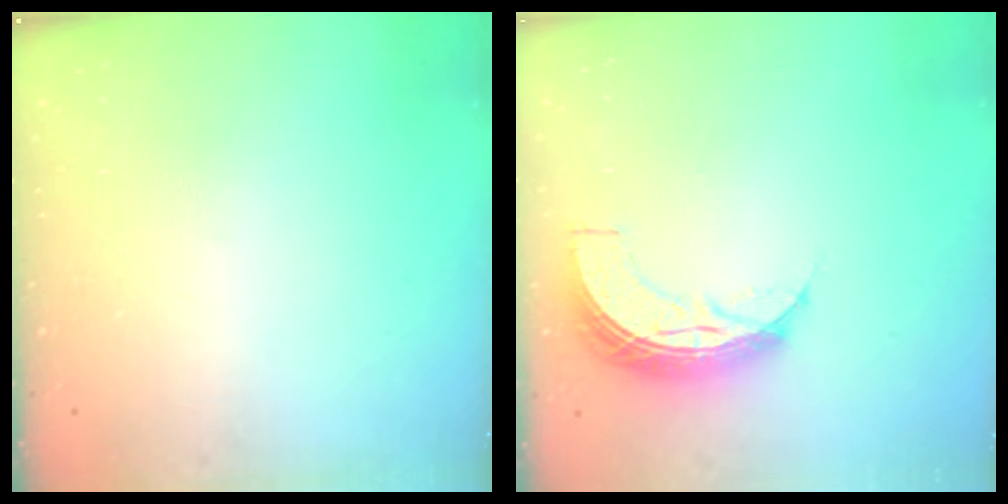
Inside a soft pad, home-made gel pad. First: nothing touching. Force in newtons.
{"total": 8.3, "press": 8.3, "slide": 0.4}